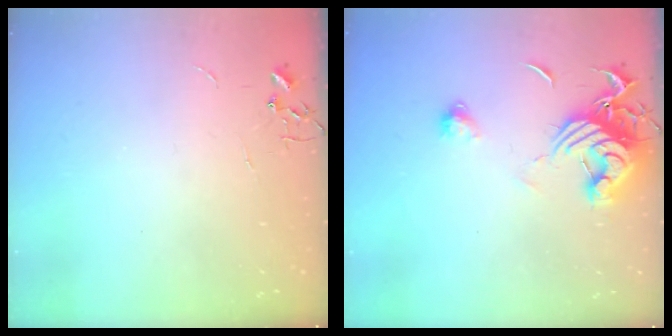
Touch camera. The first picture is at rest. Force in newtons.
{"total": 12.7, "press": 12.6, "slide": 1.3}